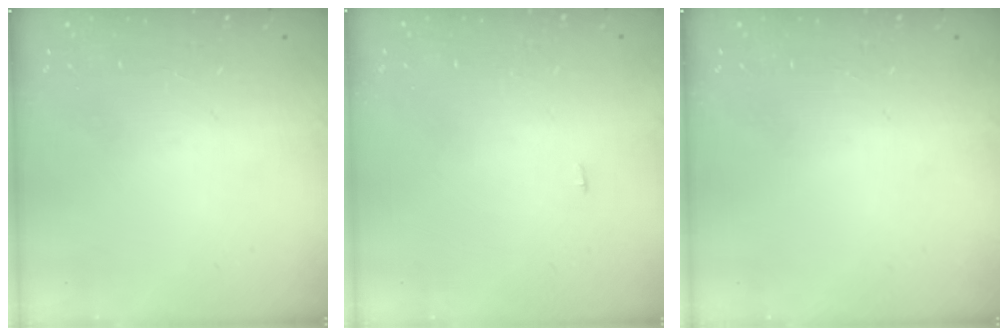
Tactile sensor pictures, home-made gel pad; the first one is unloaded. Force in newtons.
{"total": 6.1, "press": 1.7, "slide": 5.9}
{"total": 0.0}